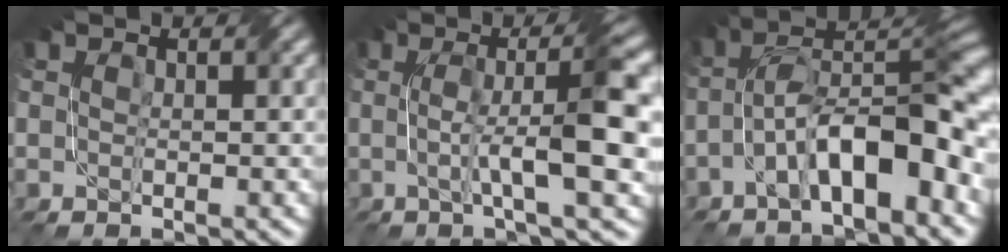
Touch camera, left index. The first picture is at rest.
{"total": 8.1, "force": [0.0, 1.3, 8.0], "torque": [-0.120, 0.010, 0.000]}
{"total": 9.8, "force": [-3.8, 2.8, 8.5], "torque": [-0.140, 0.024, -0.071]}